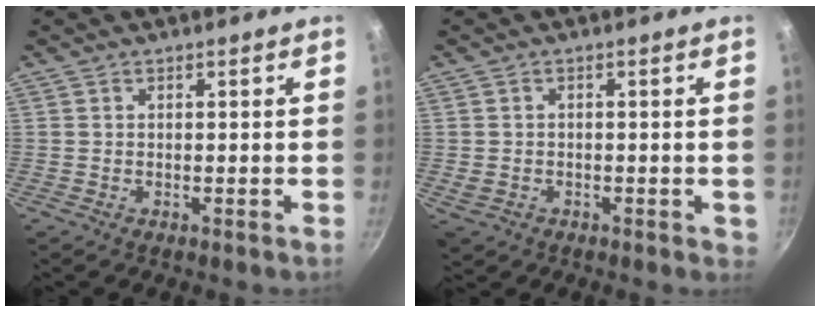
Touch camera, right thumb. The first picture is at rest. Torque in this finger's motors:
{"motor_torque": [1.44, 1.61, 0.71, -0.97, 0.28]}